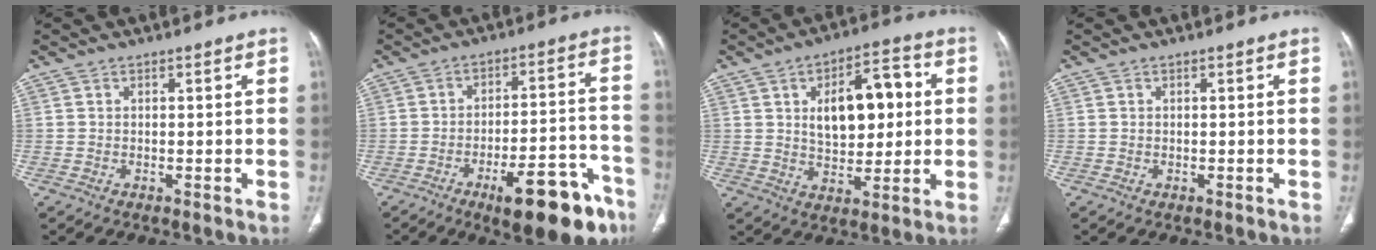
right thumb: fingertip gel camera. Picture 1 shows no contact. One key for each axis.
{"total": 17.2, "fx": -10.4, "fy": 5.8, "fz": 12.5, "tx": -0.124, "ty": 0.076, "tz": -0.144}
{"total": 13.9, "fx": 2.4, "fy": 7.7, "fz": 11.3, "tx": -0.135, "ty": 0.012, "tz": 0.040}
{"total": 0.0}